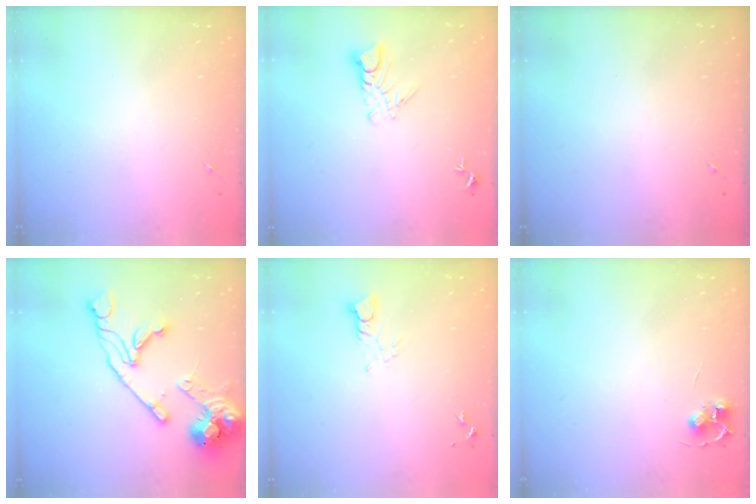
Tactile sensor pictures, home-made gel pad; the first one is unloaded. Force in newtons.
{"total": 5.9, "press": 5.9, "slide": 0.5}
{"total": 0.0}
{"total": 18.4, "press": 18.2, "slide": 2.3}
{"total": 3.2, "press": 3.2, "slide": 0.3}
{"total": 4.7, "press": 4.7, "slide": 0.4}